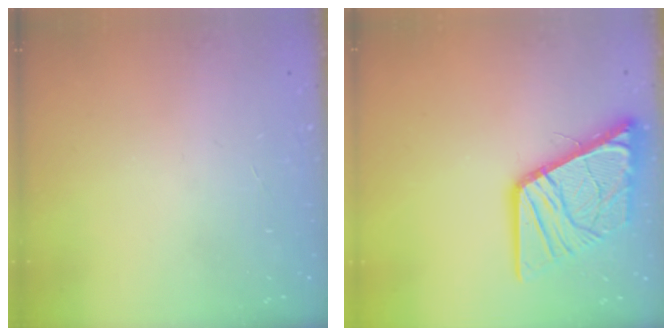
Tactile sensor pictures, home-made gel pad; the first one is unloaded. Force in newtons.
{"total": 16.0, "press": 15.9, "slide": 2.1}